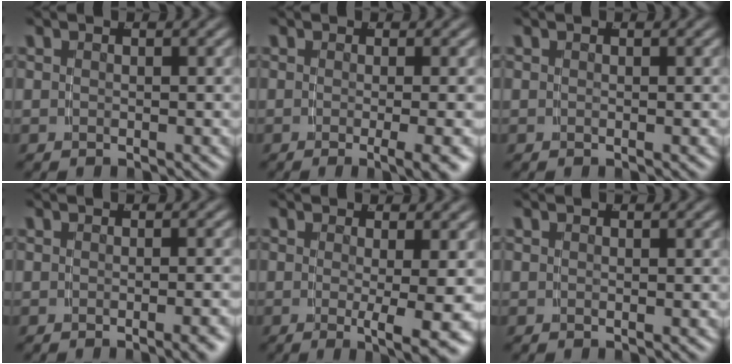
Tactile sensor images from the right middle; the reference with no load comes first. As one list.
[{"total": 3.7, "force": [-2.0, 0.0, 3.1], "torque": [-0.031, -0.006, -0.029]}, {"total": 0.0}, {"total": 1.3, "force": [-0.9, -0.4, 0.9], "torque": [-0.010, 0.010, -0.018]}, {"total": 5.1, "force": [-2.8, -0.3, 4.2], "torque": [-0.056, -0.023, -0.035]}, {"total": 0.0}]